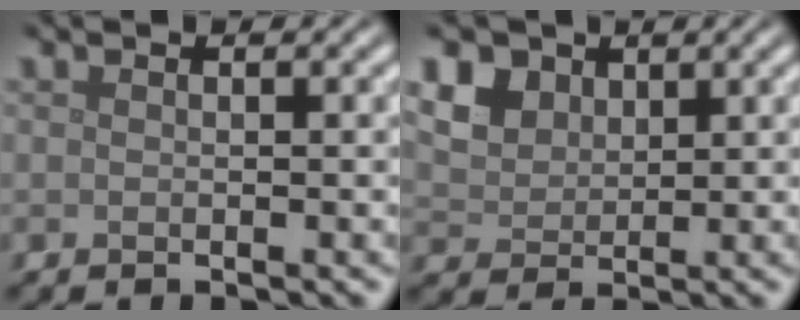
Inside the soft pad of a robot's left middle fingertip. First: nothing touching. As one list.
[{"total": 6.7, "force": [3.6, 4.8, 3.0], "torque": [-0.105, 0.014, 0.068]}]